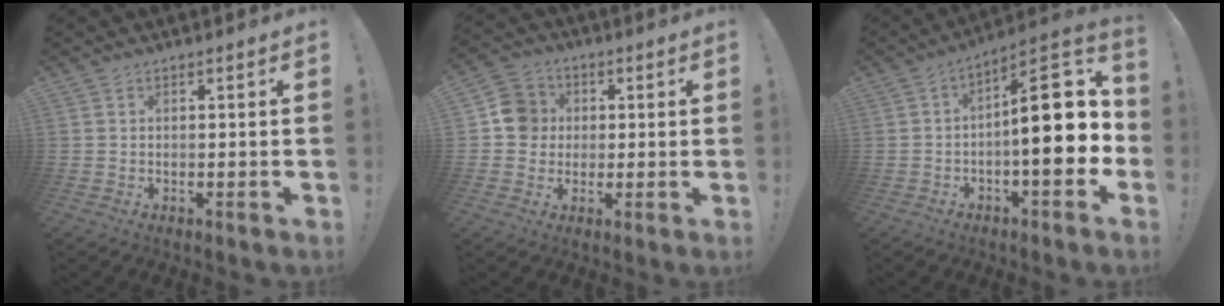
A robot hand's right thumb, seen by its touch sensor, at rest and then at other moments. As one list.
[{"total": 9.8, "force": [0.9, 9.2, 3.2], "torque": [-0.028, 0.013, 0.023]}, {"total": 18.5, "force": [0.2, 7.2, 17.0], "torque": [-0.228, 0.003, 0.006]}]